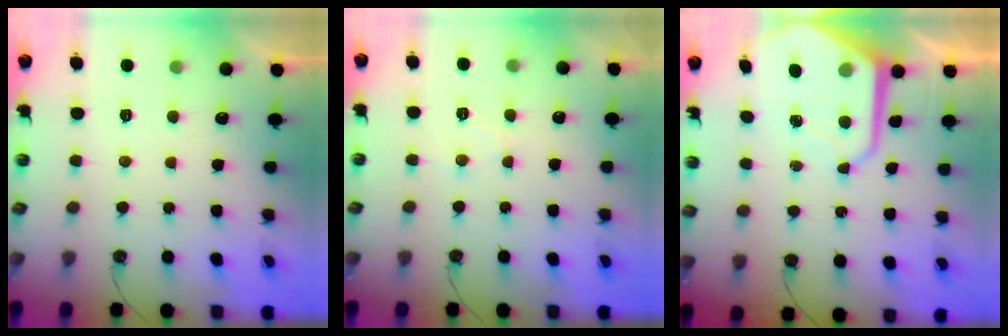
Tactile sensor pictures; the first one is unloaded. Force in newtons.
{"total": 5.3, "press": 5.2, "slide": 0.7}
{"total": 10.1, "press": 10.0, "slide": 0.7}